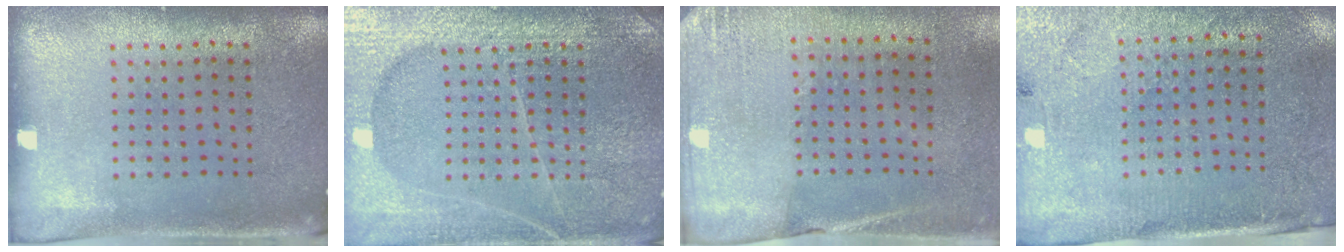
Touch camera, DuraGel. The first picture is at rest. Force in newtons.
{"total": 4.9, "press": 4.9, "slide": 0.5}
{"total": 2.7, "press": 2.4, "slide": 1.2}
{"total": 2.7, "press": 2.5, "slide": 1.1}